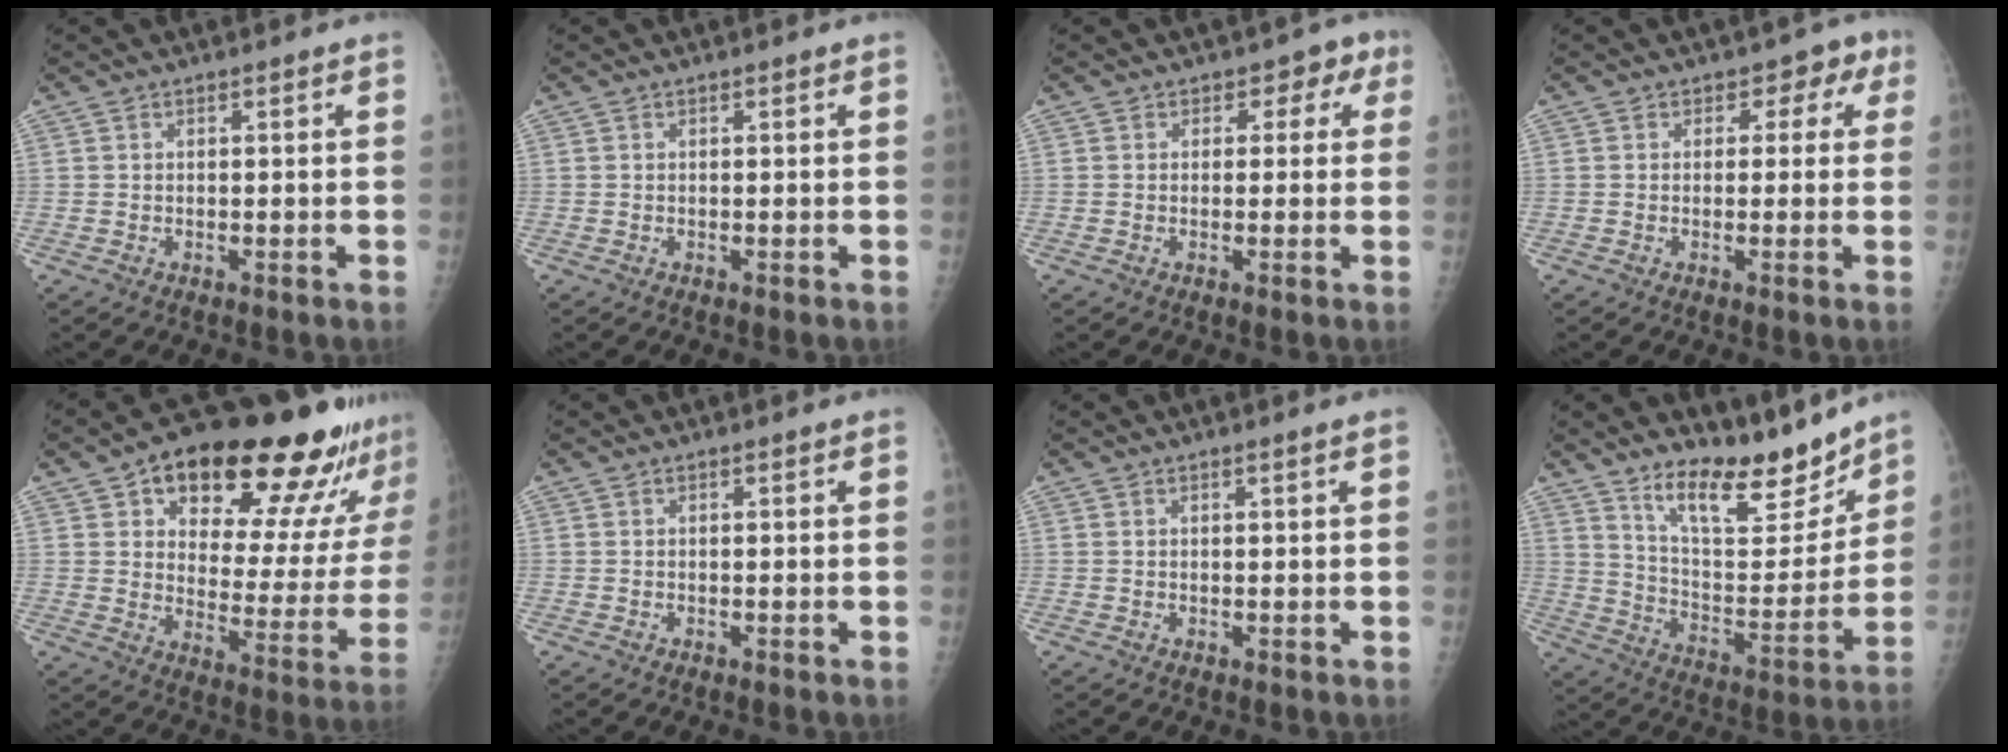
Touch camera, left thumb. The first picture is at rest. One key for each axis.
{"total": 0.0}
{"total": 3.7, "fx": 1.3, "fy": 3.0, "fz": 1.9, "tx": 0.019, "ty": 0.003, "tz": 0.005}
{"total": 3.9, "fx": 1.3, "fy": 3.2, "fz": 1.9, "tx": 0.020, "ty": 0.004, "tz": 0.004}
{"total": 26.4, "fx": 18.0, "fy": 10.0, "fz": 16.5, "tx": -0.187, "ty": -0.065, "tz": 0.248}
{"total": 0.0}
{"total": 1.3, "fx": 0.8, "fy": -0.2, "fz": 0.9, "tx": -0.013, "ty": 0.000, "tz": 0.014}
{"total": 16.7, "fx": 13.5, "fy": 5.2, "fz": 8.3, "tx": -0.087, "ty": -0.101, "tz": 0.230}